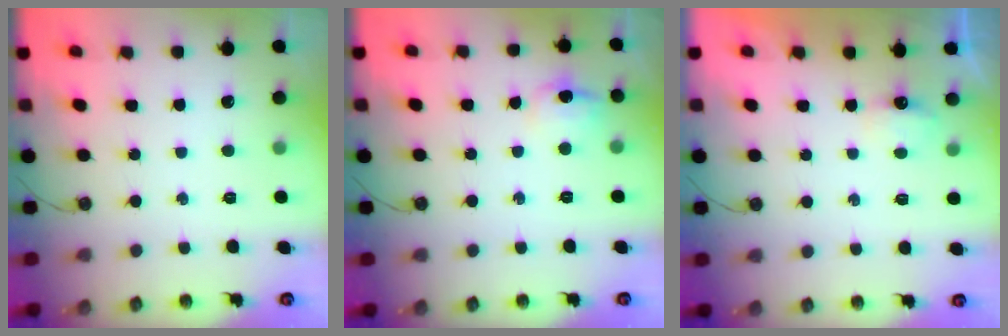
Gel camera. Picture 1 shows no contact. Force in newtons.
{"total": 8.3, "press": 8.2, "slide": 0.8}
{"total": 3.7, "press": 3.7, "slide": 0.5}